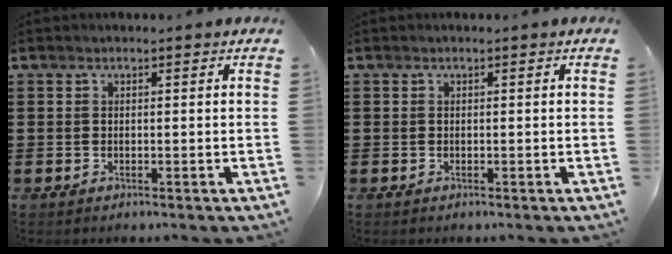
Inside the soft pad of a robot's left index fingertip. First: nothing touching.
{"total": 0.0}